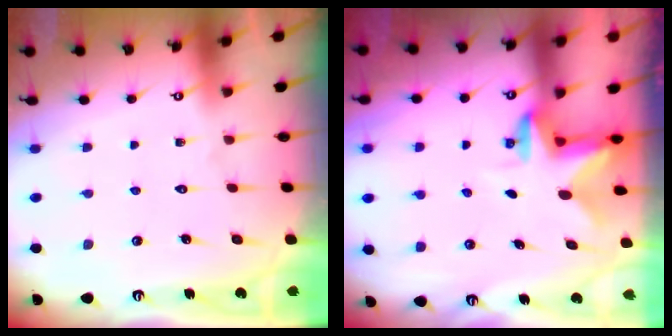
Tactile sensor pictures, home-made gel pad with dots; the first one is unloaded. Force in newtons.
{"total": 2.3, "press": 2.3, "slide": 0.4}